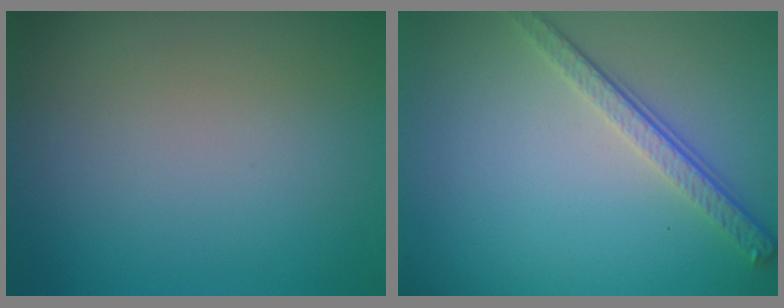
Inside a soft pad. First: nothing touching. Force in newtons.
{"total": 3.8, "press": 2.7, "slide": 2.6}